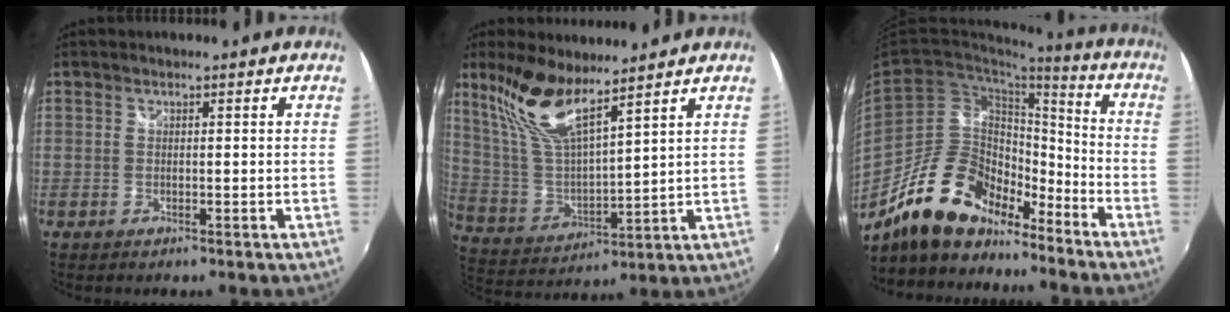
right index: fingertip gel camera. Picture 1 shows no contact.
{"total": 13.0, "force": [9.4, 2.7, 8.6], "torque": [-0.172, 0.008, 0.197]}
{"total": 18.8, "force": [-14.2, 8.4, 8.9], "torque": [-0.173, 0.017, -0.242]}